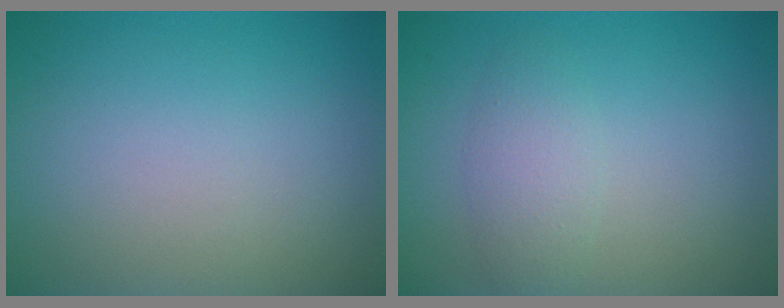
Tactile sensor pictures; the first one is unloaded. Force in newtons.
{"total": 2.4, "press": 2.4, "slide": 0.0}